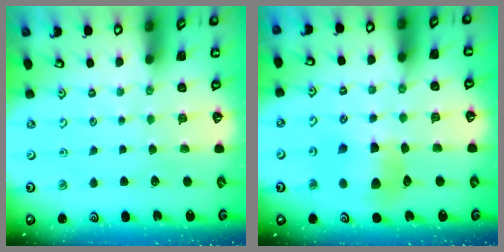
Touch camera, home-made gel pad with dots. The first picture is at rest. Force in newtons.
{"total": 9.2, "press": 9.1, "slide": 1.3}